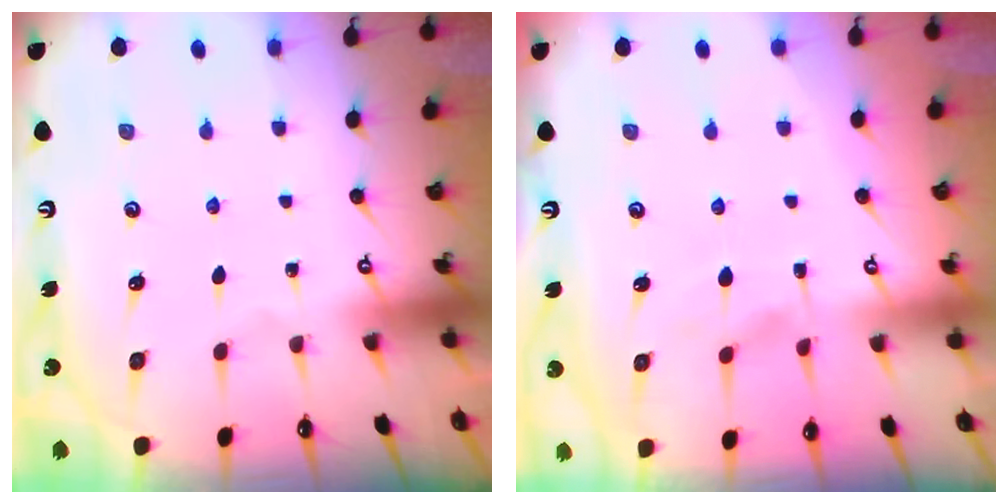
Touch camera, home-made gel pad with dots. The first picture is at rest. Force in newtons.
{"total": 4.9, "press": 4.7, "slide": 1.3}